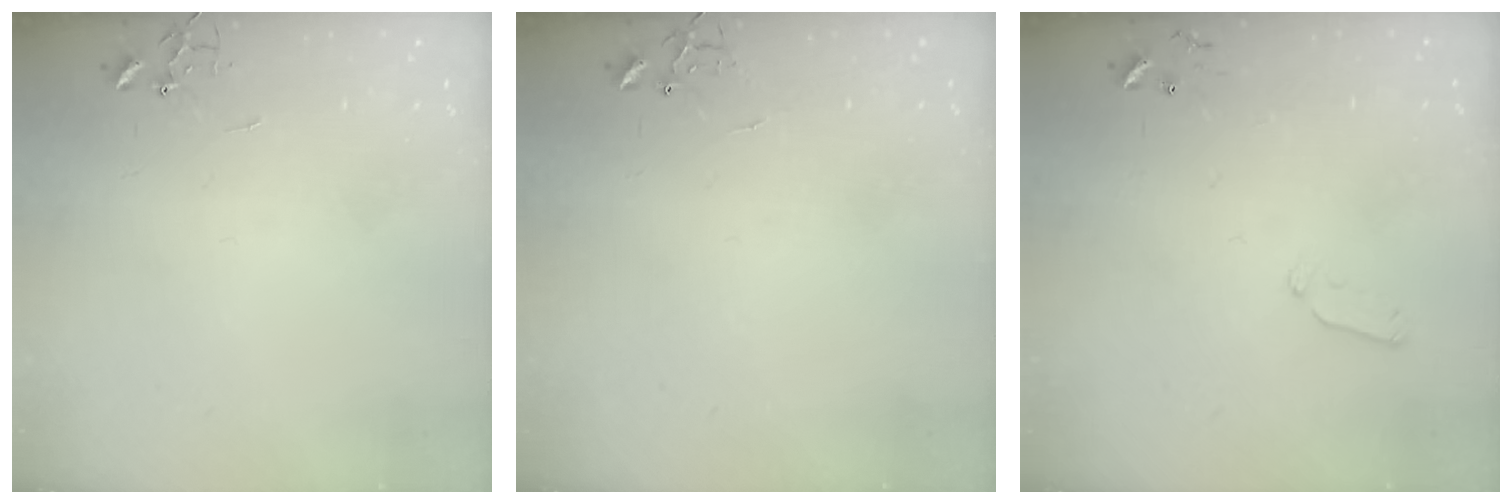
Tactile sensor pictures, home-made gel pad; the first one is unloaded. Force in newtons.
{"total": 5.8, "press": 5.8, "slide": 0.5}
{"total": 6.0, "press": 5.9, "slide": 1.0}